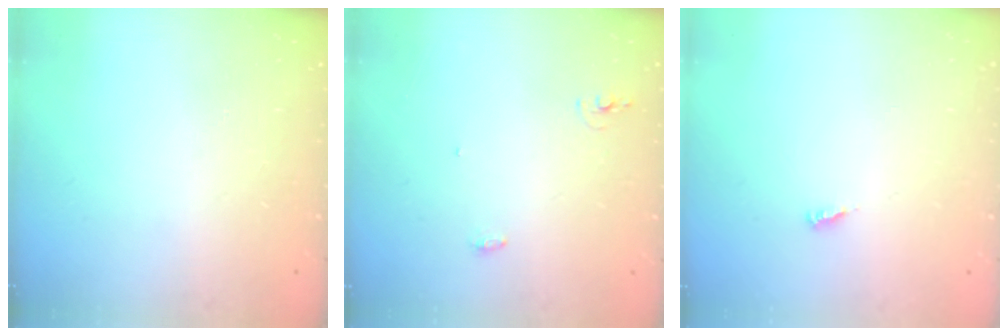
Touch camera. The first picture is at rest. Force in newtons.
{"total": 7.7, "press": 4.3, "slide": 6.3}
{"total": 3.2, "press": 3.2, "slide": 0.3}